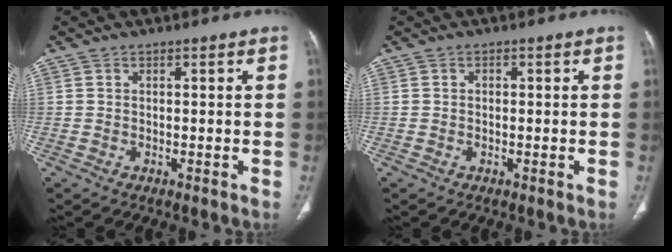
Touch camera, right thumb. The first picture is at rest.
{"total": 0.6, "force": [0.1, 0.5, 0.4], "torque": [-0.009, 0.004, 0.003]}